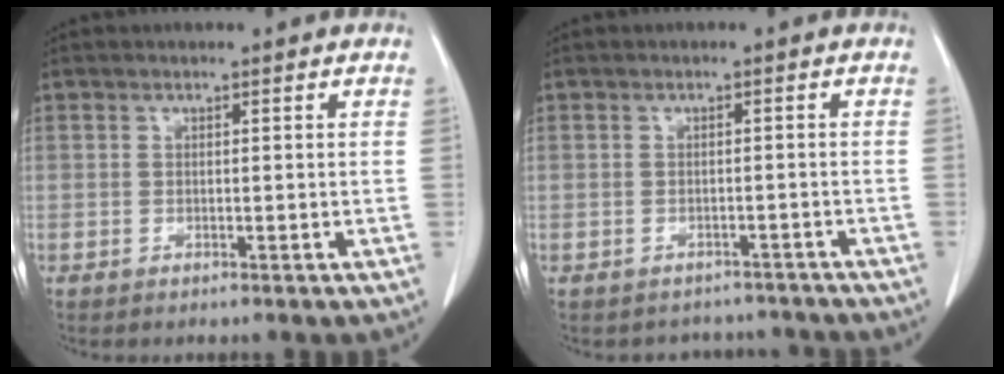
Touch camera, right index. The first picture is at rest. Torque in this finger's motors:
{"motor_torque": [-0.53, -0.50, -0.22, -0.10]}